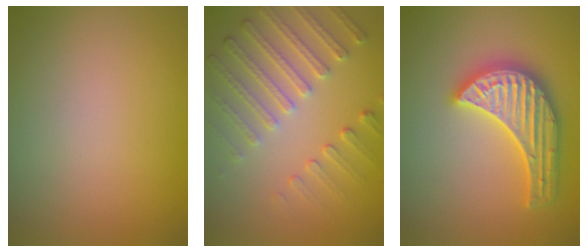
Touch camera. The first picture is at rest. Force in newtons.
{"total": 4.9, "press": 3.7, "slide": 3.2}
{"total": 5.5, "press": 5.5, "slide": 0.6}